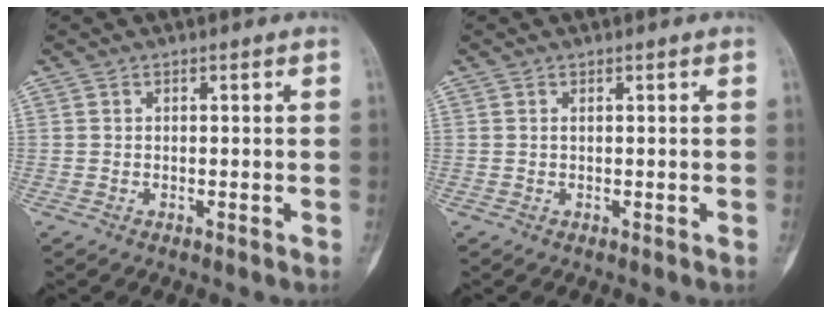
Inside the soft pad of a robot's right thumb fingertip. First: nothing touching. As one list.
[{"total": 0.0}]